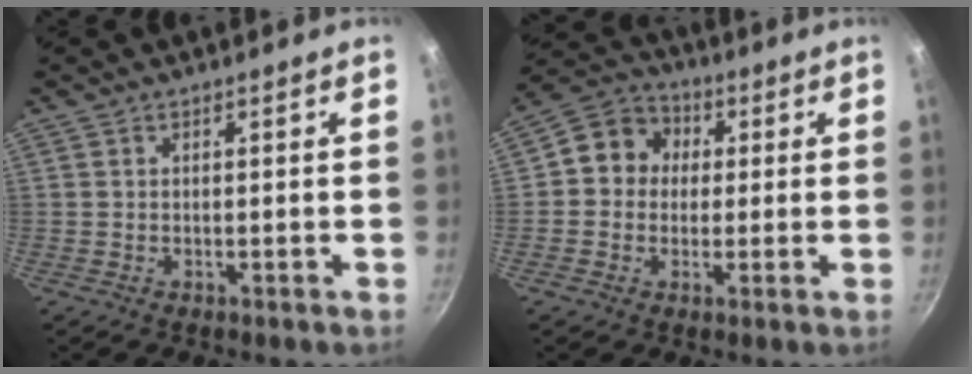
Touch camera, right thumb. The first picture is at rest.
{"total": 8.6, "force": [0.9, 7.8, 3.6], "torque": [-0.025, 0.015, -0.007]}